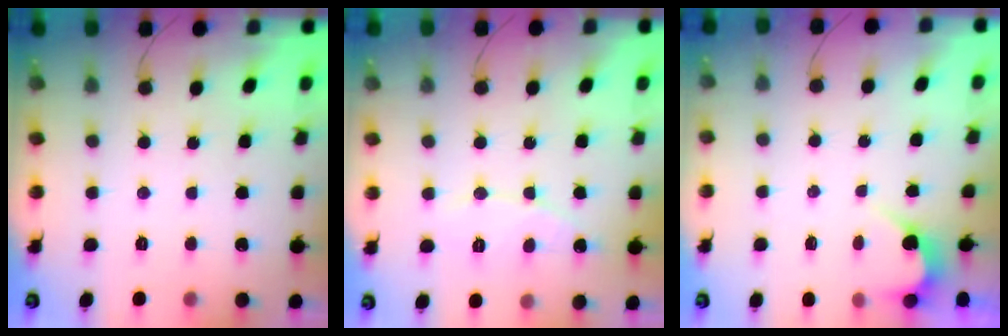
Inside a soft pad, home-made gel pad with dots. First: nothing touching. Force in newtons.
{"total": 6.1, "press": 6.1, "slide": 0.4}
{"total": 2.7, "press": 2.7, "slide": 0.2}